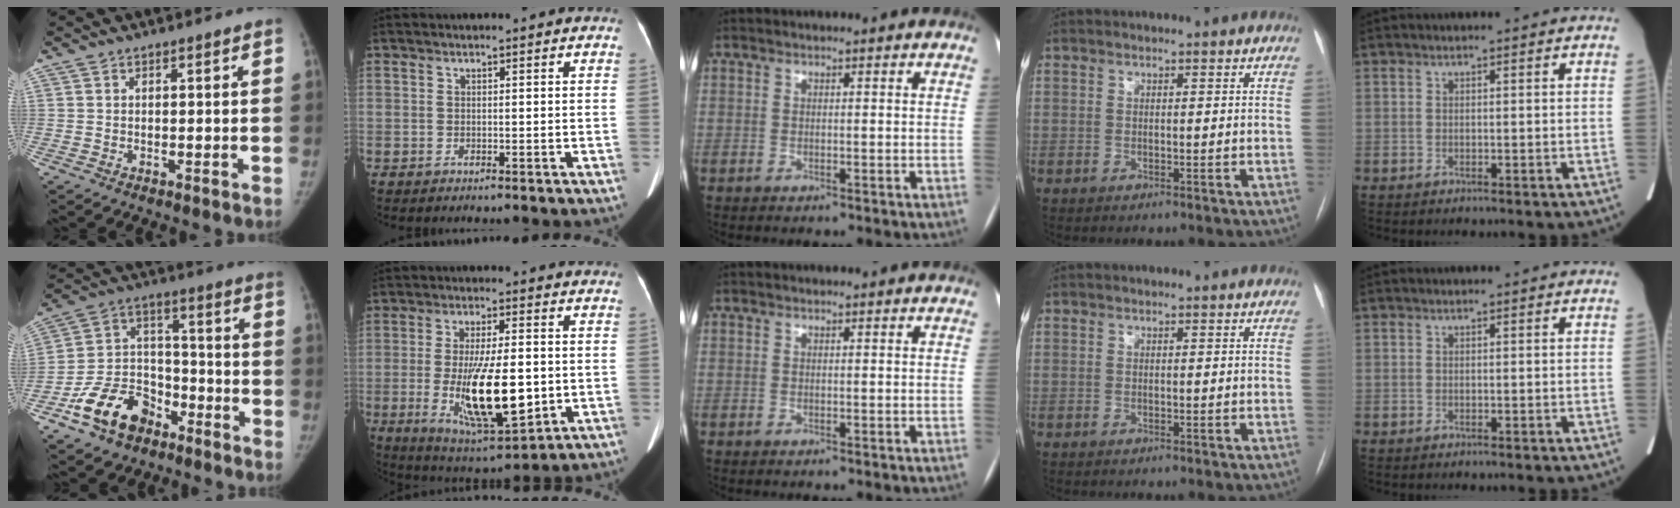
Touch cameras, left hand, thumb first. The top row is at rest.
{"thumb": {"total": 14.3, "force": [-8.7, 9.3, 6.5], "torque": [-0.086, 0.072, -0.155]}, "index": {"total": 14.6, "force": [-2.2, 3.9, 13.9], "torque": [-0.251, -0.025, -0.024]}}